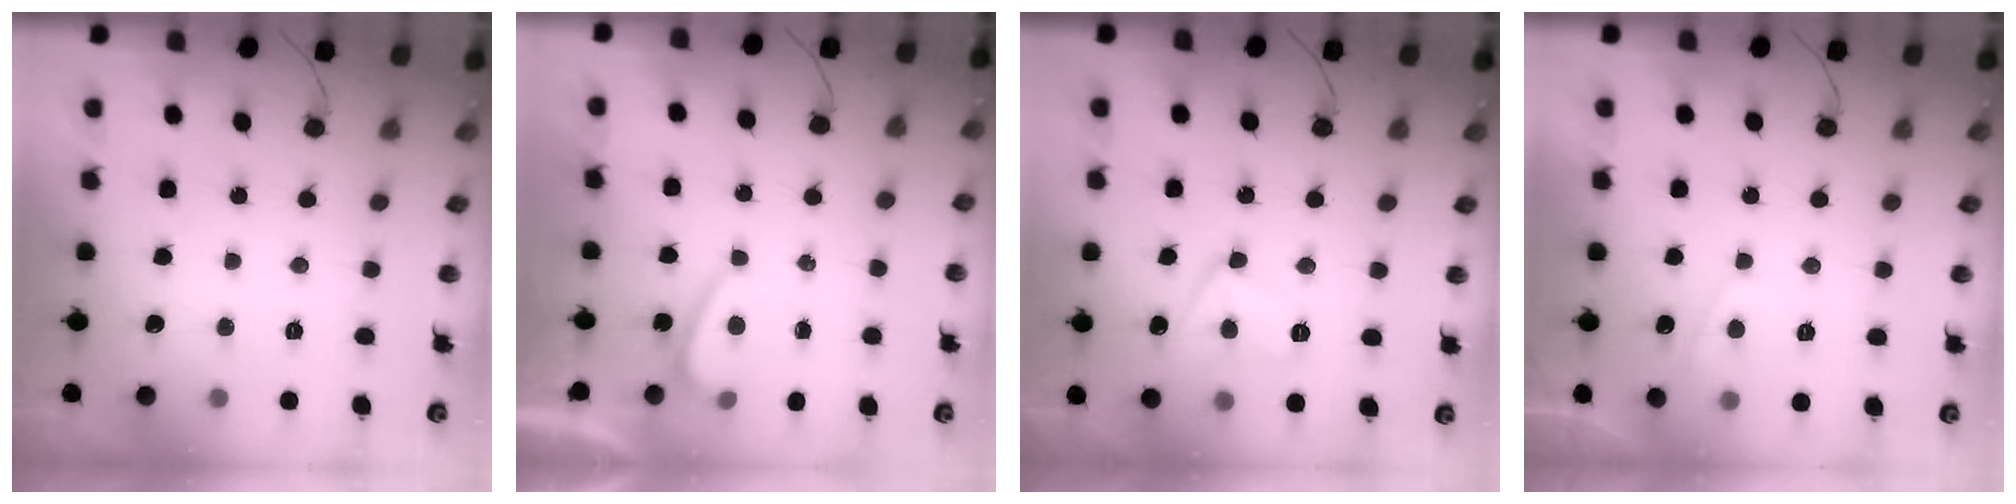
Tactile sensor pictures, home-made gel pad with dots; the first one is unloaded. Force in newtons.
{"total": 1.1, "press": 0.9, "slide": 0.6}
{"total": 9.1, "press": 8.9, "slide": 1.8}
{"total": 1.6, "press": 1.5, "slide": 0.6}